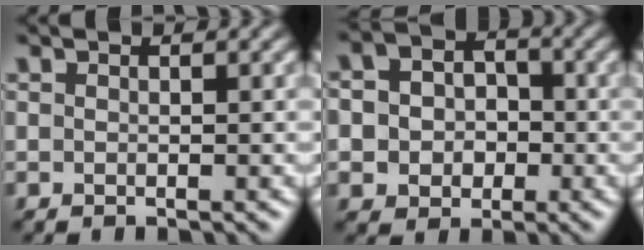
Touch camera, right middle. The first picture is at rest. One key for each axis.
{"total": 6.9, "fx": -0.5, "fy": 6.3, "fz": 2.7, "tx": -0.047, "ty": 0.013, "tz": -0.031}